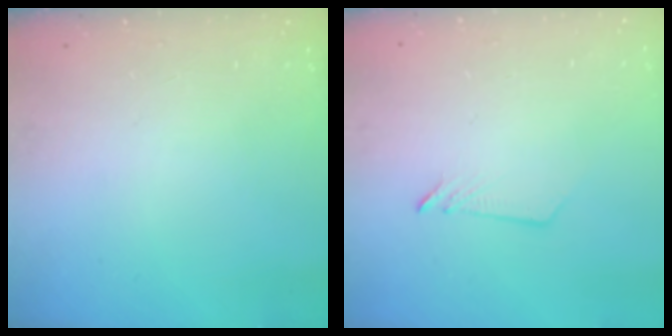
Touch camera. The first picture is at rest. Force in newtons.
{"total": 2.9, "press": 2.9, "slide": 0.3}